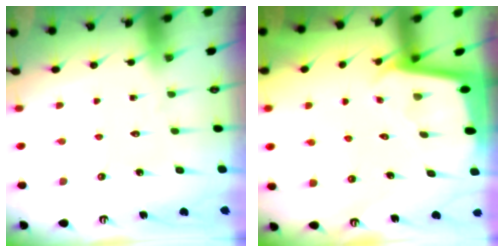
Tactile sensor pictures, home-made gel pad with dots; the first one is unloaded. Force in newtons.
{"total": 1.8, "press": 1.8, "slide": 0.2}